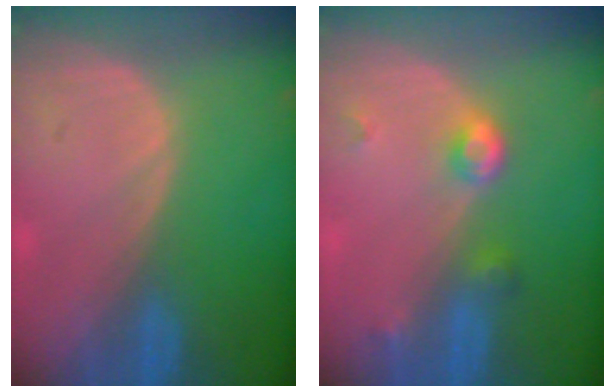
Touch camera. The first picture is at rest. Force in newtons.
{"total": 3.8, "press": 3.5, "slide": 1.5}